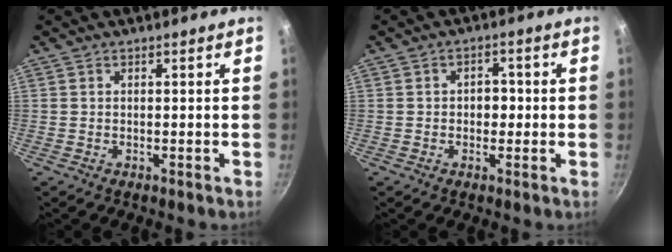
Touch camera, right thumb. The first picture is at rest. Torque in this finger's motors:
{"motor_torque": [-0.30, 0.50, 0.24, 0.49, 0.03]}